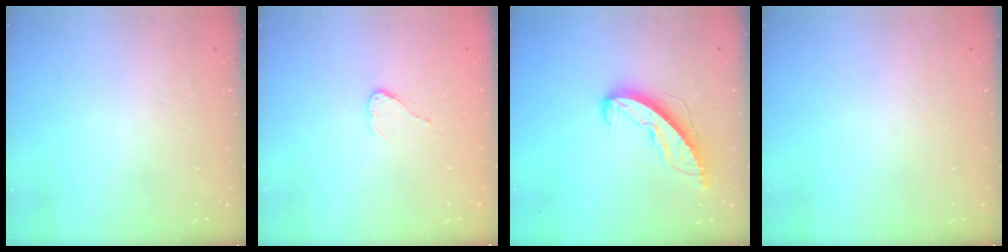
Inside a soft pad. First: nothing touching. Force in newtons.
{"total": 4.2, "press": 4.2, "slide": 0.4}
{"total": 9.1, "press": 9.1, "slide": 0.3}
{"total": 0.0}